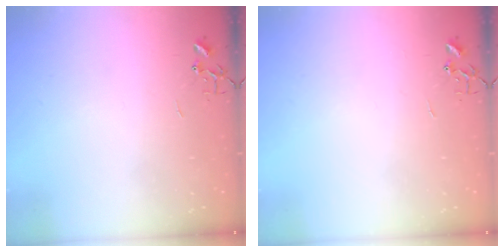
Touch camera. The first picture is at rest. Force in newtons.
{"total": 0.0}